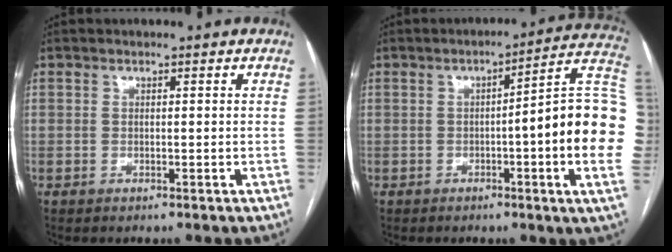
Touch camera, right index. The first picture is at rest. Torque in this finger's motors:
{"motor_torque": [1.06, -0.58, 0.38, 0.08]}